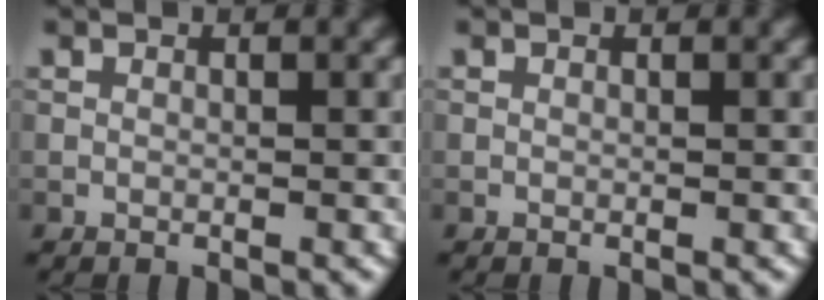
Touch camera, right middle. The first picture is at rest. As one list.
[{"total": 0.0}]